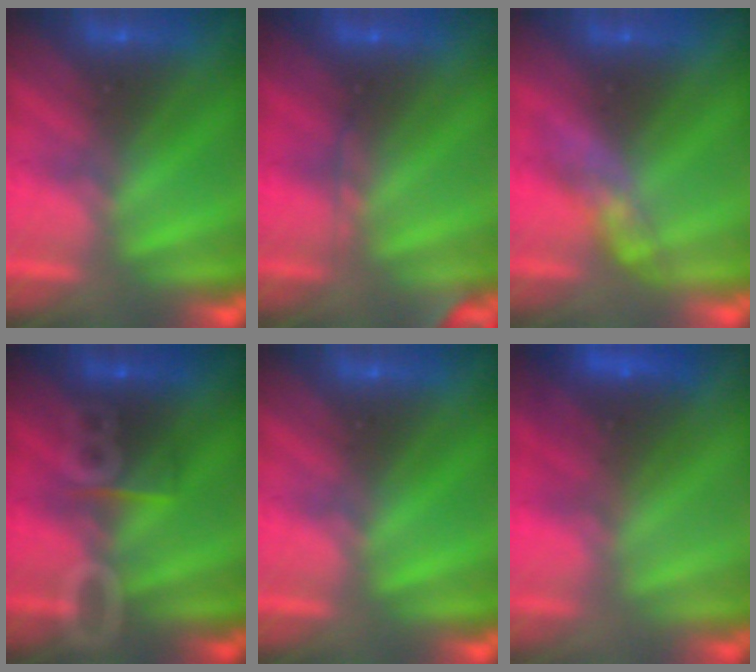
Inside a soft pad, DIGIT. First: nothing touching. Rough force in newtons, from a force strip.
{"total": 2.8}
{"total": 2.7}
{"total": 3.0}
{"total": 0.0}
{"total": 2.9}